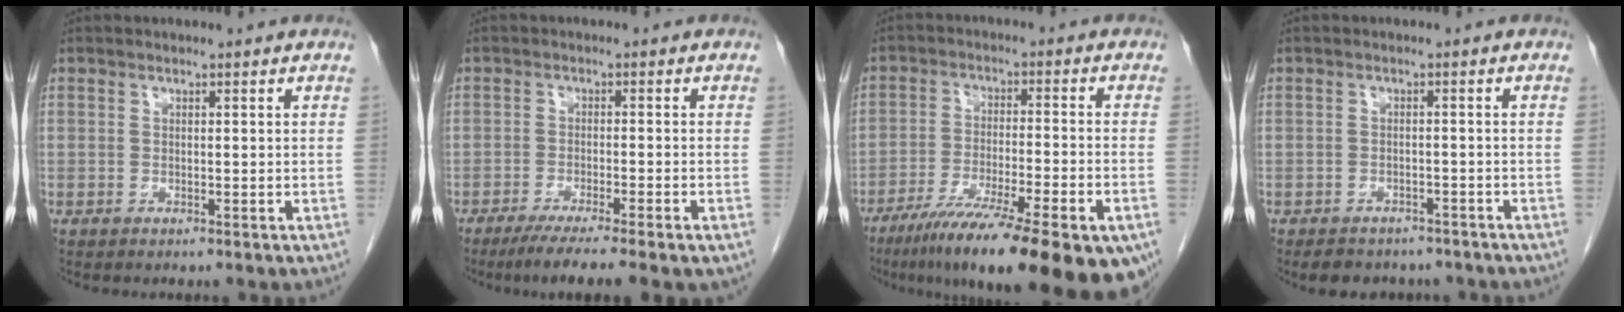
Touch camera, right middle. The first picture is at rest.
{"total": 8.8, "force": [-6.6, 0.1, 5.9], "torque": [-0.081, -0.019, -0.097]}
{"total": 23.1, "force": [-16.4, 2.8, 16.1], "torque": [-0.190, -0.039, -0.246]}
{"total": 8.3, "force": [-7.1, 3.8, 2.4], "torque": [-0.031, 0.007, -0.080]}